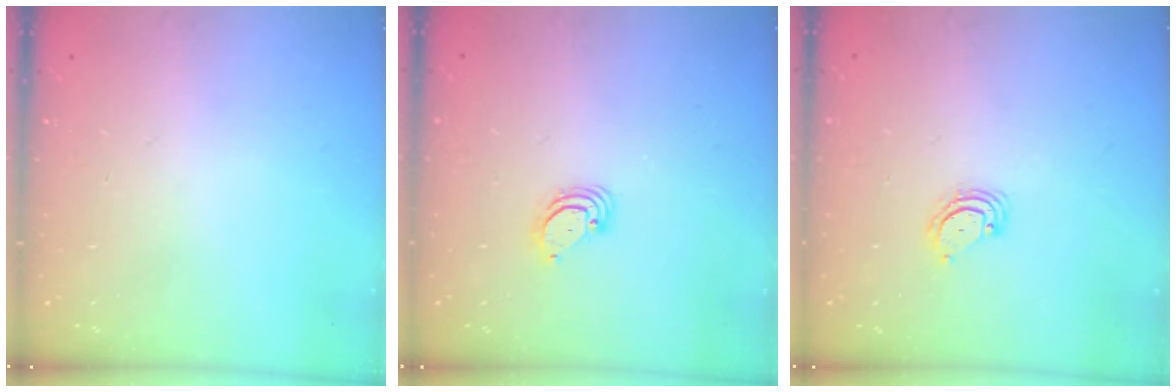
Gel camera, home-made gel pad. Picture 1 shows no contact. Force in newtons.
{"total": 3.9, "press": 3.9, "slide": 0.2}
{"total": 3.8, "press": 3.8, "slide": 0.3}